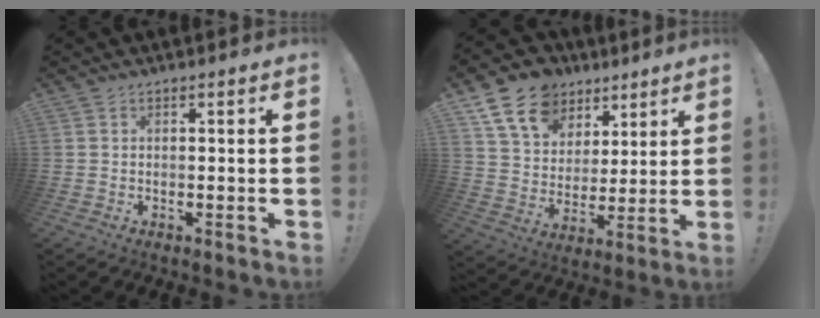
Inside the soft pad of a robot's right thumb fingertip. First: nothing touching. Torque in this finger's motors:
{"motor_torque": [-0.32, 0.78, 0.78, 0.58, 0.03]}